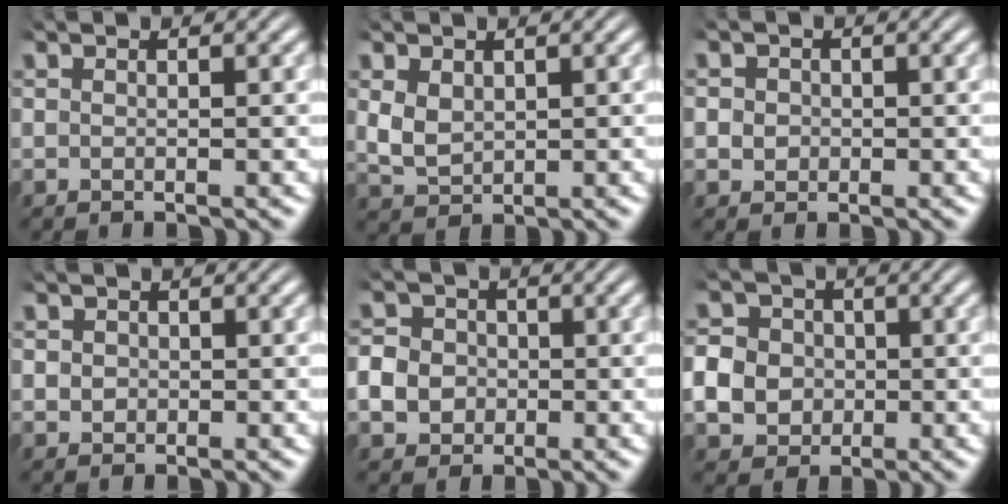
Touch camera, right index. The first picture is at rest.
{"total": 3.4, "force": [0.3, 3.0, 1.7], "torque": [-0.057, -0.019, 0.021]}
{"total": 2.4, "force": [-0.2, 2.3, 0.6], "torque": [-0.021, -0.008, -0.002]}
{"total": 1.6, "force": [-0.1, 1.5, 0.4], "torque": [-0.016, -0.009, 0.001]}
{"total": 6.2, "force": [-0.8, 5.8, 2.2], "torque": [-0.049, -0.017, -0.014]}
{"total": 8.4, "force": [-0.7, 7.7, 3.2], "torque": [-0.075, -0.023, -0.015]}